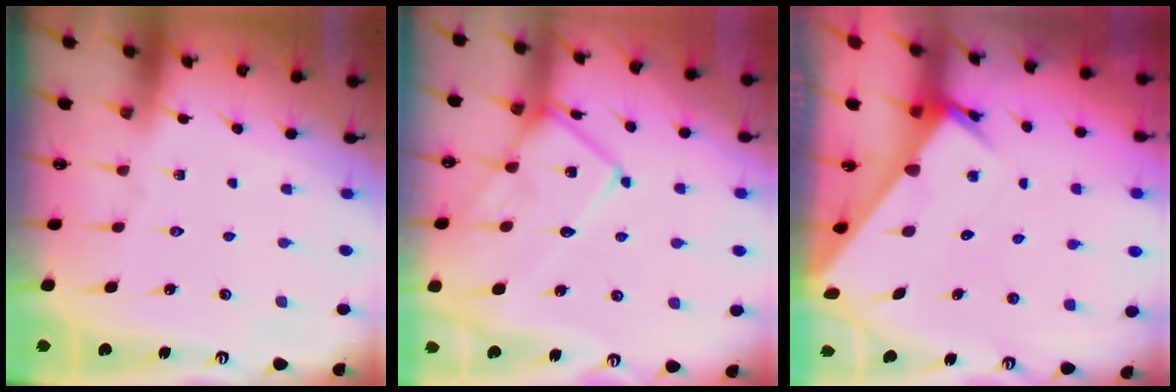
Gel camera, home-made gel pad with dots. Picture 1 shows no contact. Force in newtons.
{"total": 14.7, "press": 14.6, "slide": 1.4}
{"total": 3.8, "press": 3.8, "slide": 0.1}